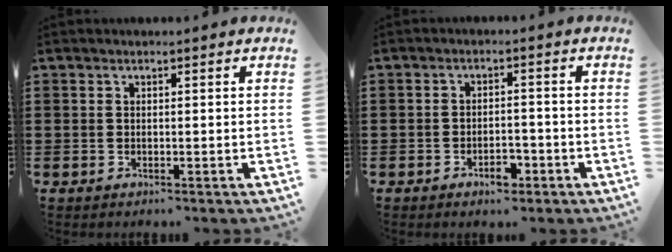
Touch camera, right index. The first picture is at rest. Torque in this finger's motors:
{"motor_torque": [-0.21, 0.26, -0.02, 0.00]}